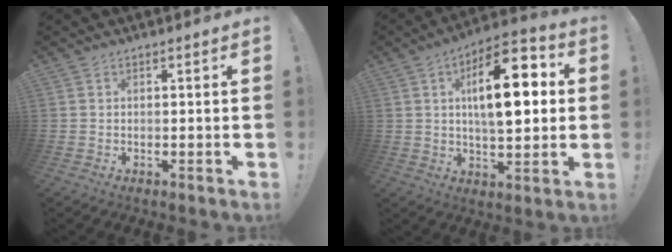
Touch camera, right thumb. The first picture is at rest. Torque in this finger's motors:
{"motor_torque": [0.01, 1.10, 1.49, 0.13, 0.30]}